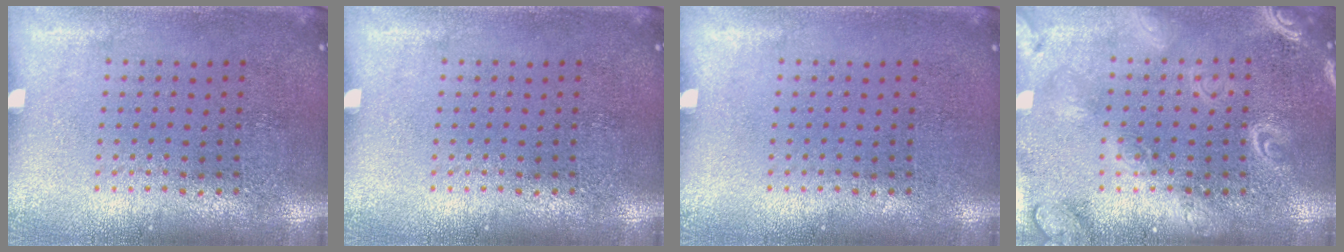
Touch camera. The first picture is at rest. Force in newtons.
{"total": 0.0}
{"total": 0.0}
{"total": 3.8, "press": 3.8, "slide": 0.5}